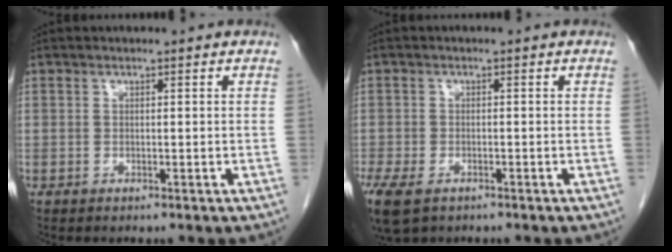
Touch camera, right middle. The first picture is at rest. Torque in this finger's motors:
{"motor_torque": [1.16, -0.98, 0.45, 0.13]}